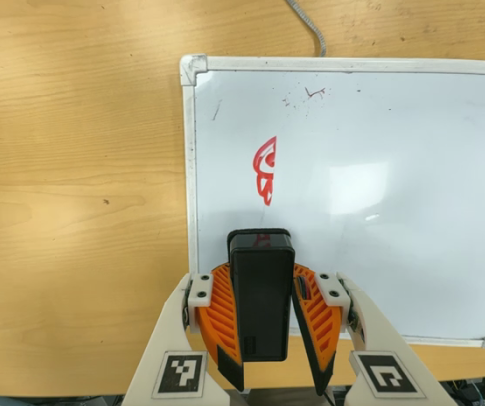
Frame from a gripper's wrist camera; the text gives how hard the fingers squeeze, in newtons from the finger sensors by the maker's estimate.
{"total": 11.6, "left": 10.5, "right": 12.7}